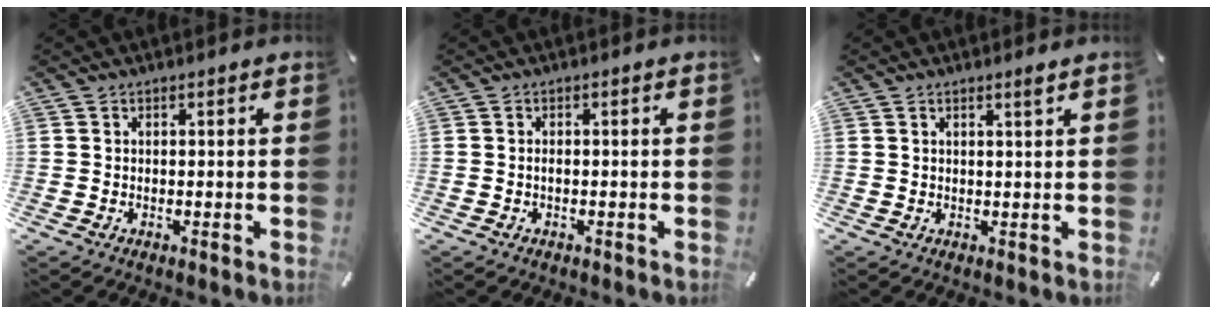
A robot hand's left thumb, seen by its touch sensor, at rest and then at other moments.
{"total": 1.1, "force": [-0.5, 0.6, 0.9], "torque": [-0.019, 0.001, -0.010]}
{"total": 1.6, "force": [0.9, 0.0, 1.3], "torque": [-0.026, -0.002, 0.016]}